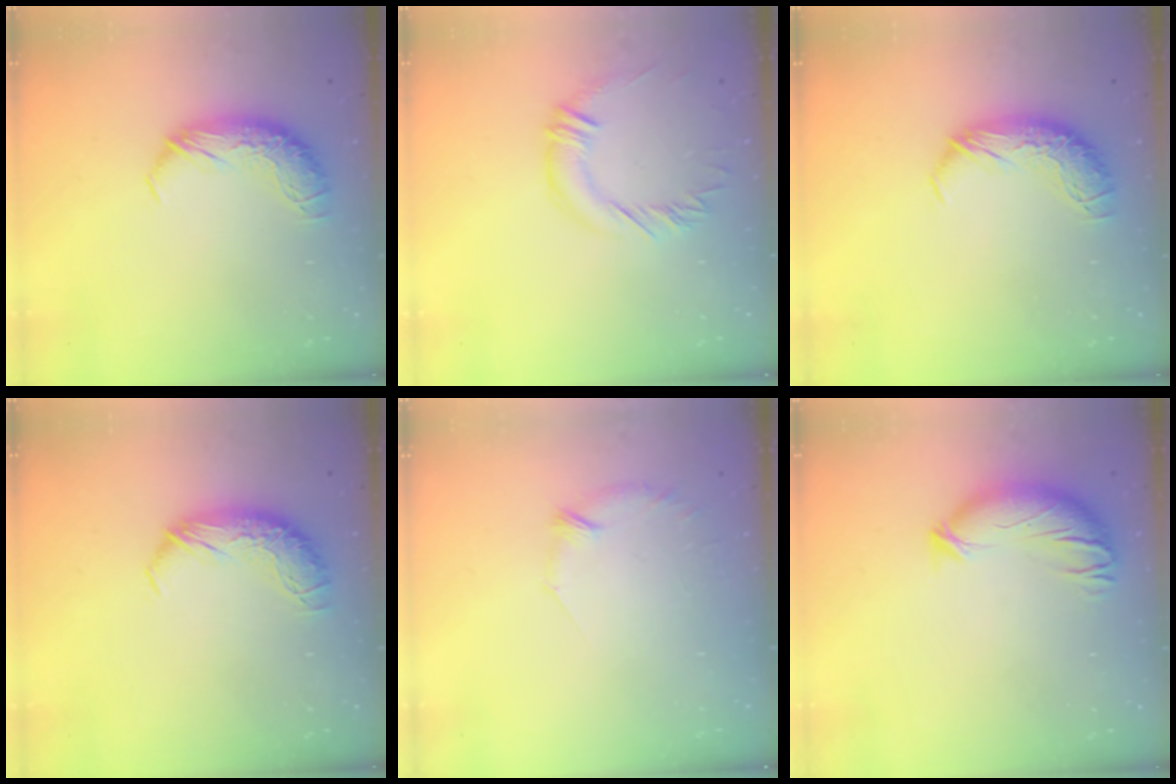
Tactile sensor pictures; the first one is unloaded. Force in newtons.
{"total": 0.9, "press": 0.8, "slide": 0.4}
{"total": 0.0}
{"total": 0.0}
{"total": 7.9, "press": 7.9, "slide": 0.7}
{"total": 3.6, "press": 2.9, "slide": 2.1}